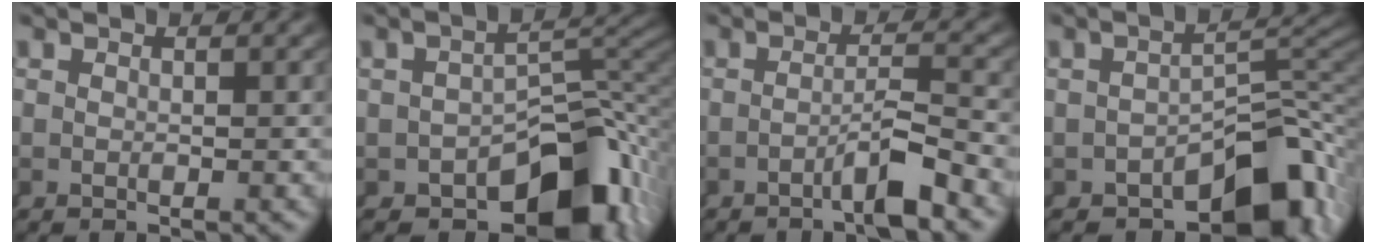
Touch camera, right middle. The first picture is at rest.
{"total": 10.5, "force": [-5.9, 5.4, 6.7], "torque": [-0.057, -0.011, -0.081]}
{"total": 3.0, "force": [-1.9, -0.4, 2.3], "torque": [-0.028, 0.002, -0.033]}
{"total": 8.2, "force": [-5.0, 3.6, 5.5], "torque": [-0.040, 0.000, -0.073]}